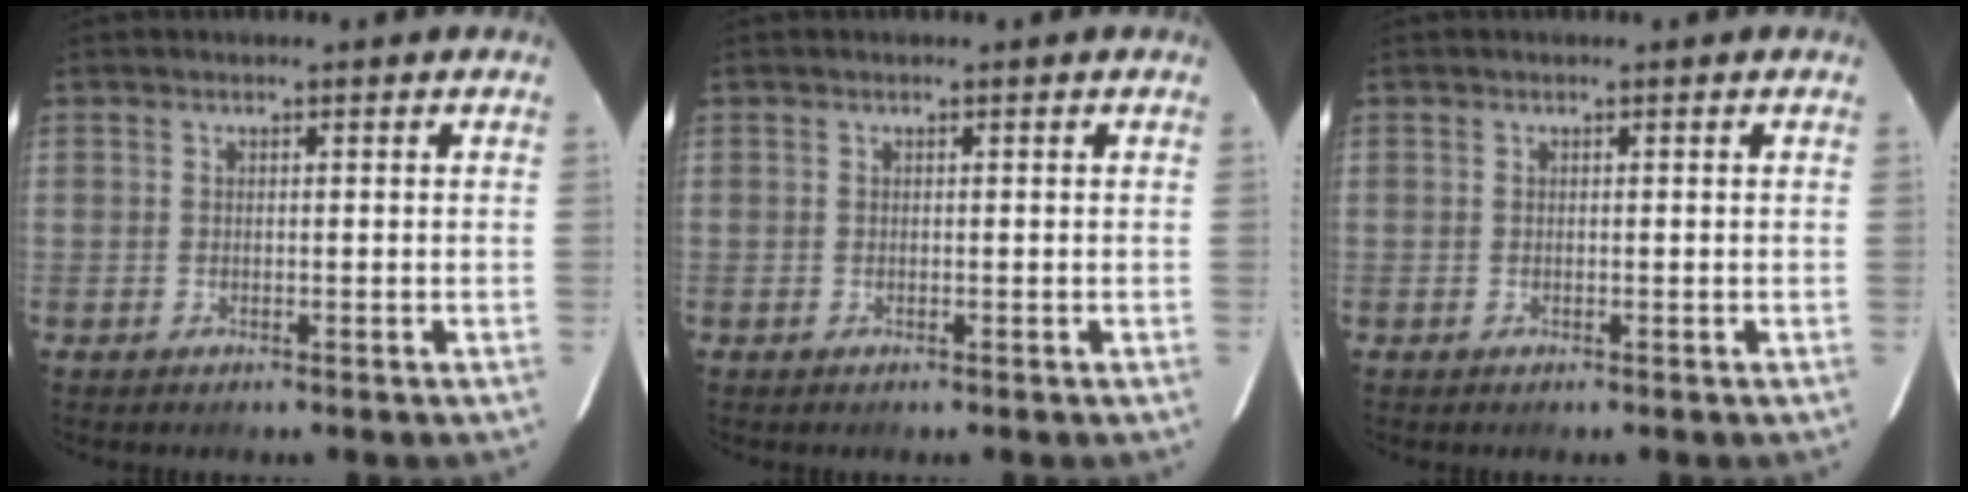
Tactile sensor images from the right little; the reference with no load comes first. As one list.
[{"total": 0.0}, {"total": 0.0}]